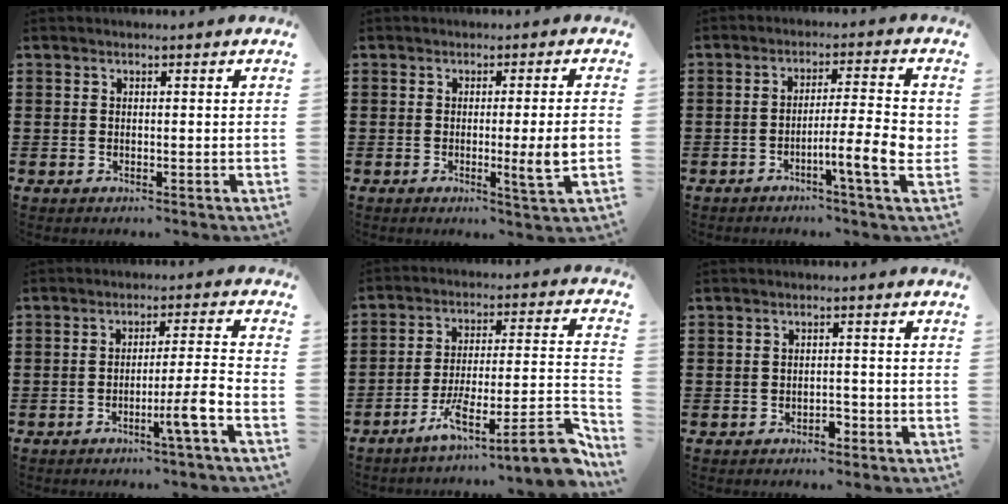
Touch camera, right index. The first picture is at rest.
{"total": 6.1, "force": [-0.7, -0.2, 6.0], "torque": [-0.093, -0.019, -0.013]}
{"total": 8.5, "force": [-2.7, 0.6, 8.0], "torque": [-0.139, -0.009, -0.047]}
{"total": 5.9, "force": [-3.1, -0.9, 5.0], "torque": [-0.080, -0.008, -0.056]}
{"total": 11.5, "force": [-6.7, 1.8, 9.2], "torque": [-0.132, 0.005, -0.120]}
{"total": 1.6, "force": [-1.3, 0.6, 0.8], "torque": [-0.019, -0.003, -0.025]}